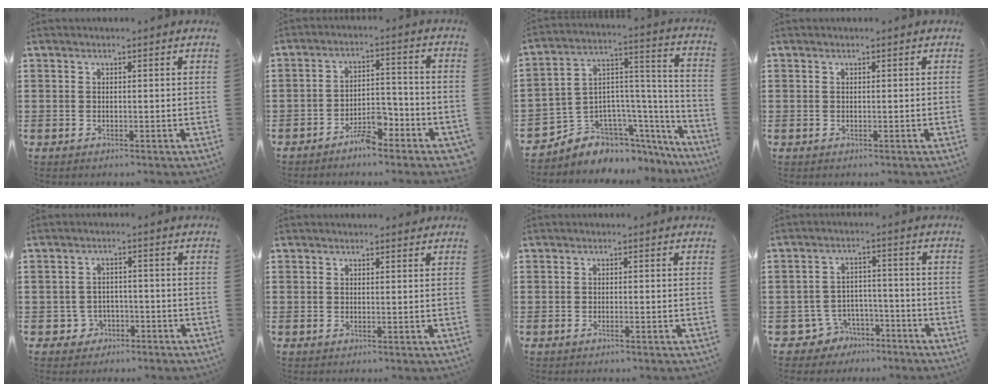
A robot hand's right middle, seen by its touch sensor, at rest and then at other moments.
{"total": 5.7, "force": [-4.5, 1.8, 3.0], "torque": [-0.053, 0.016, -0.085]}
{"total": 5.3, "force": [-4.0, 3.4, -0.5], "torque": [-0.009, -0.014, -0.077]}
{"total": 0.0}
{"total": 2.9, "force": [-2.2, 1.9, 0.4], "torque": [-0.016, 0.004, -0.048]}
{"total": 0.6, "force": [0.4, 0.4, 0.1], "torque": [-0.002, 0.002, 0.007]}
{"total": 0.7, "force": [-0.5, 0.0, 0.5], "torque": [-0.010, -0.001, -0.009]}
{"total": 5.0, "force": [-4.2, 2.6, 0.7], "torque": [-0.035, 0.011, -0.088]}